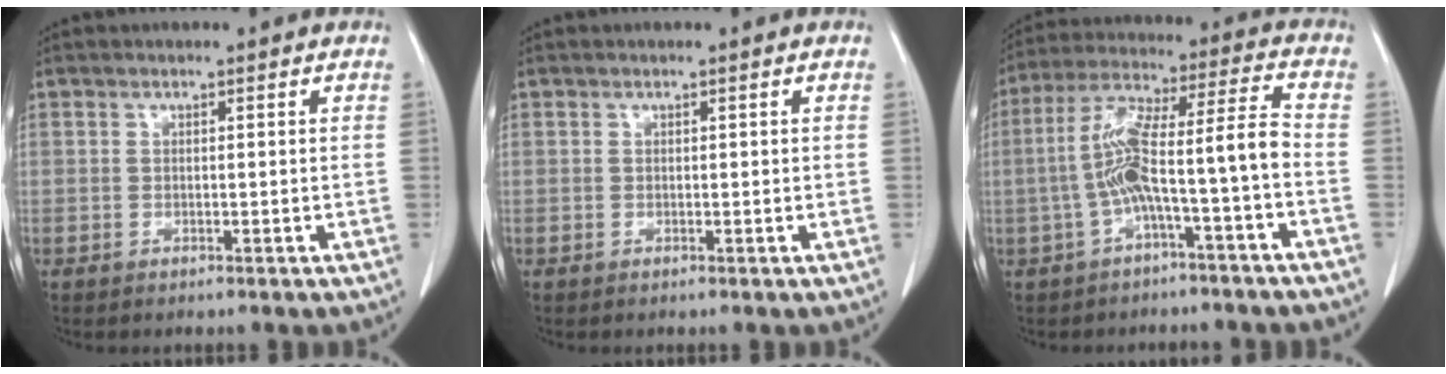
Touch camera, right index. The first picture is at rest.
{"total": 0.0}
{"total": 10.6, "force": [-3.0, 0.1, 10.2], "torque": [-0.196, 0.036, -0.052]}